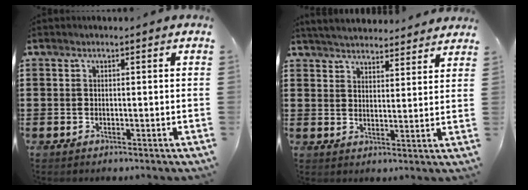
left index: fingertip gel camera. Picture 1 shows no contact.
{"total": 4.4, "force": [4.3, 0.3, 0.5], "torque": [-0.025, -0.019, 0.078]}